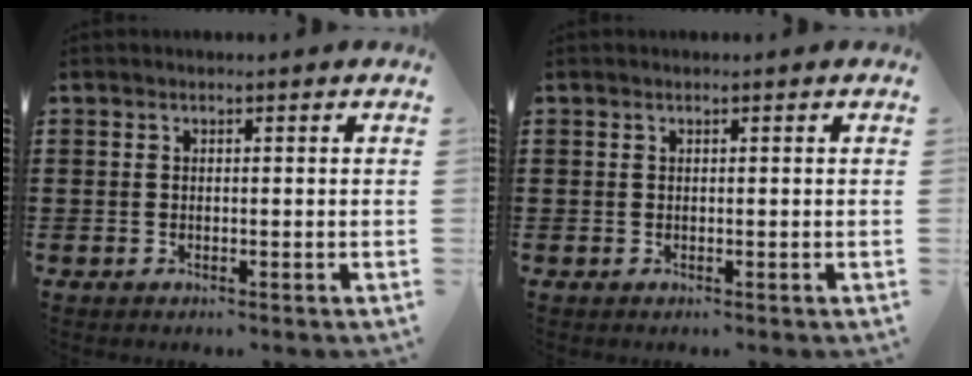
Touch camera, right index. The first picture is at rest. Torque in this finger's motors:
{"motor_torque": [-0.03, 0.05, 0.02, 0.02]}